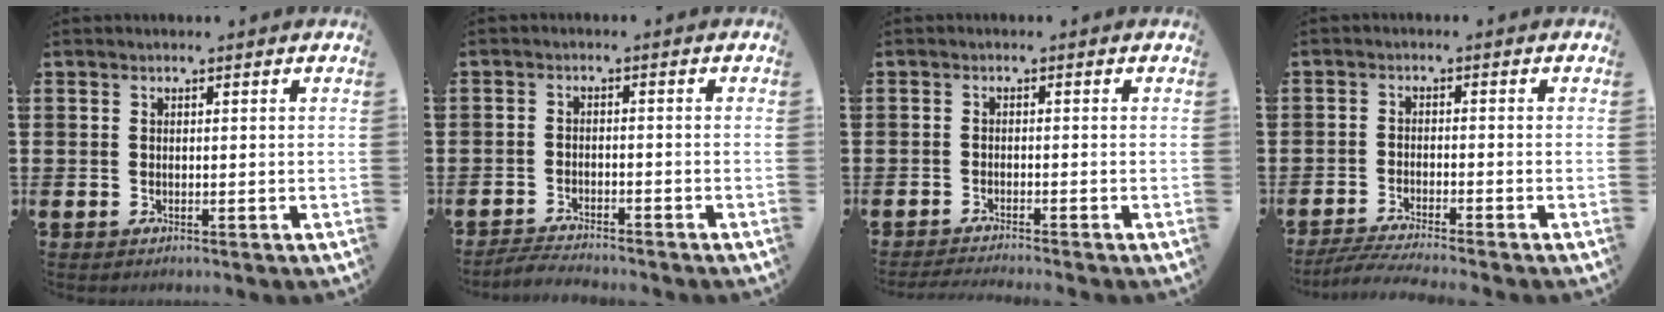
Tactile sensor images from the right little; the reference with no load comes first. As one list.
[{"total": 2.3, "force": [-2.3, 0.0, 0.2], "torque": [-0.006, 0.003, -0.049]}, {"total": 1.2, "force": [-1.2, -0.2, 0.2], "torque": [-0.003, -0.001, -0.023]}, {"total": 3.0, "force": [-2.6, -0.2, 1.5], "torque": [-0.022, -0.003, -0.048]}]